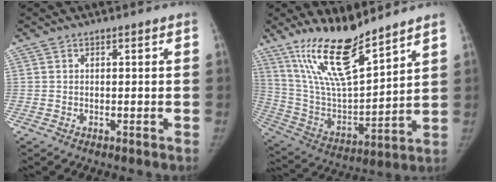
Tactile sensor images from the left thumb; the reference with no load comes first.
{"total": 17.6, "force": [13.1, 4.2, 10.9], "torque": [-0.178, -0.078, 0.259]}